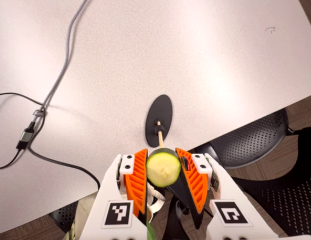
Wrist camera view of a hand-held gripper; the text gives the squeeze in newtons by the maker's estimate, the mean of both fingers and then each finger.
{"total": 8.2, "left": 8.1, "right": 8.3}